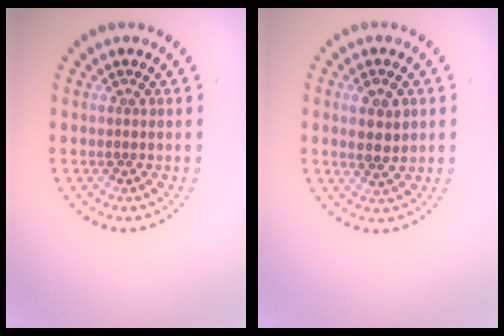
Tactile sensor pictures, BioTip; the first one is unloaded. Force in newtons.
{"total": 2.2, "press": 2.2, "slide": 0.2}